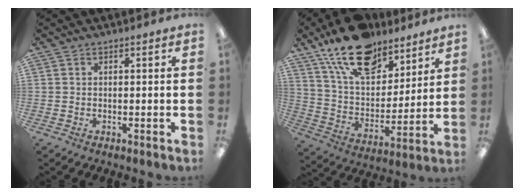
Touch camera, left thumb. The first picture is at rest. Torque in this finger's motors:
{"motor_torque": [1.92, 1.16, 1.79, -0.99, 0.44]}